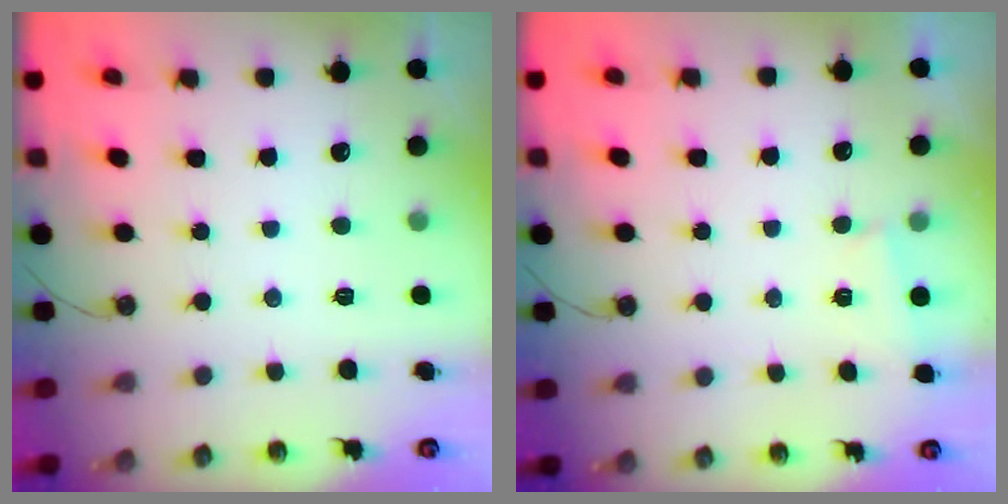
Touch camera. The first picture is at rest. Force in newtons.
{"total": 1.0, "press": 0.9, "slide": 0.4}